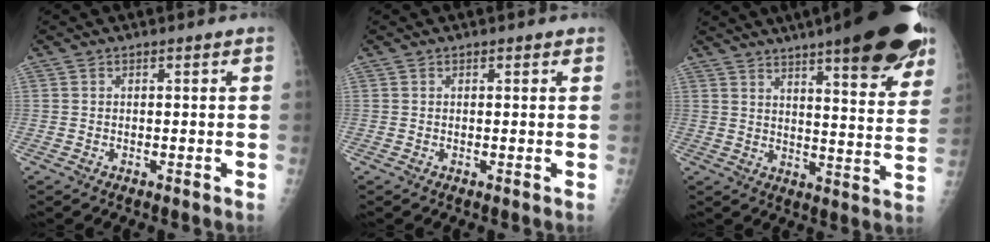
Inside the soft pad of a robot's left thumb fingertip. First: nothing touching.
{"total": 0.8, "force": [0.5, 0.5, 0.4], "torque": [0.002, -0.002, 0.002]}
{"total": 26.3, "force": [17.4, 5.9, 18.7], "torque": [-0.234, -0.050, 0.227]}